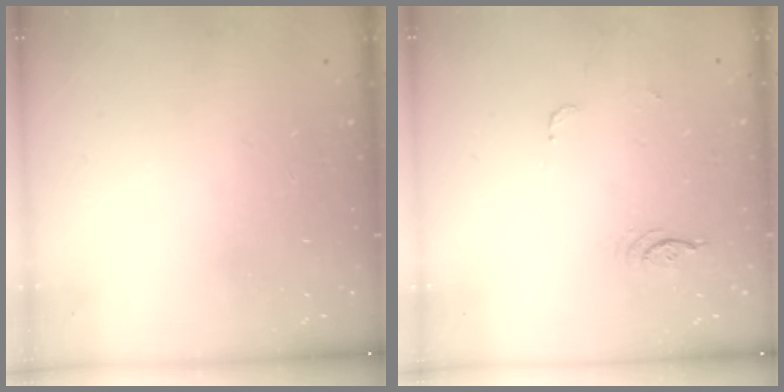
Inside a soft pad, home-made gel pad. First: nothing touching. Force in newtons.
{"total": 3.9, "press": 3.6, "slide": 1.7}